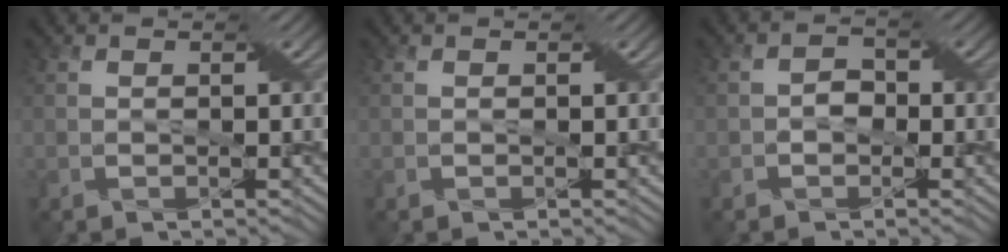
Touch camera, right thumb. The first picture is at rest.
{"total": 0.0}
{"total": 1.7, "force": [-0.7, 1.3, 0.8], "torque": [-0.017, 0.005, -0.017]}